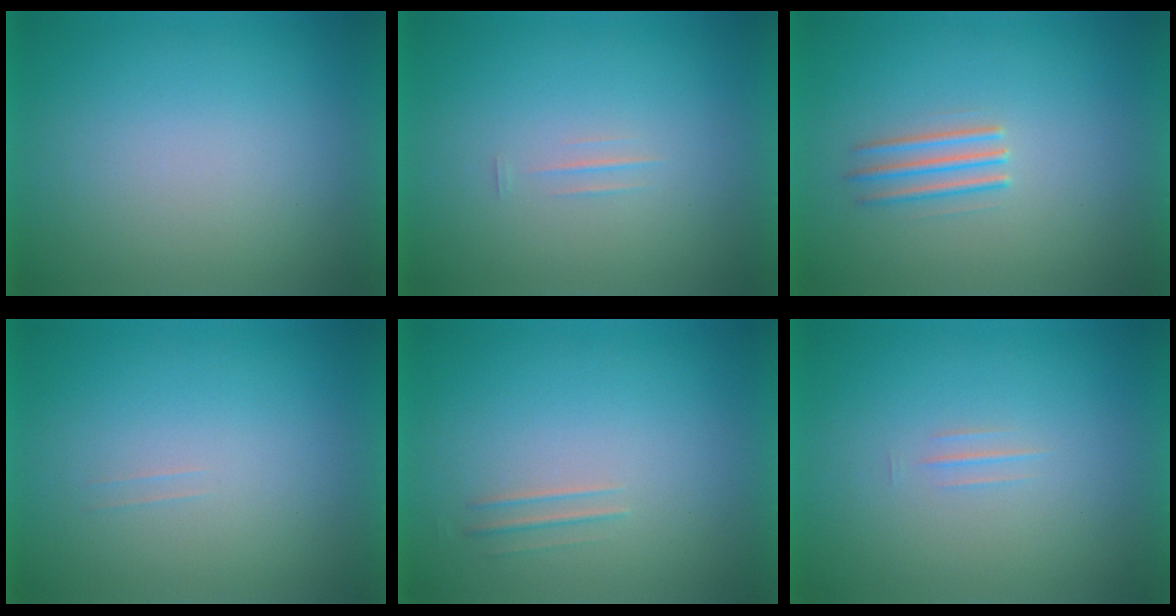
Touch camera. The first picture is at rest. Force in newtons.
{"total": 1.3}
{"total": 2.3}
{"total": 1.2}
{"total": 1.5}
{"total": 1.2}